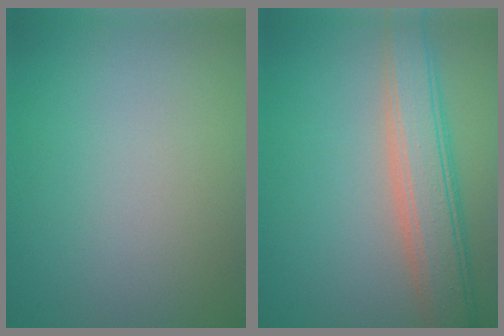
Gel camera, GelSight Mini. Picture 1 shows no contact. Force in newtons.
{"total": 5.9, "press": 5.9, "slide": 0.3}